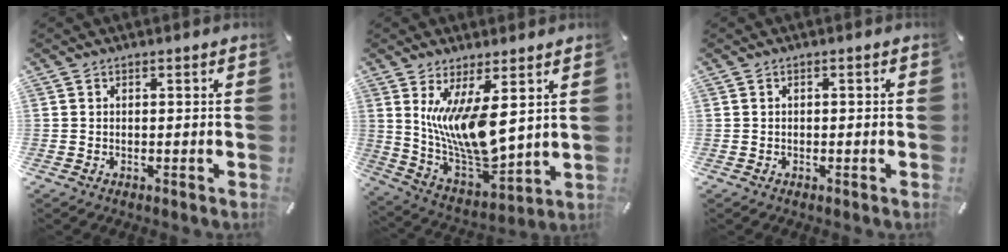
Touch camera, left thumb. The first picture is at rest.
{"total": 13.9, "force": [5.3, 4.9, 11.9], "torque": [-0.256, -0.050, 0.091]}
{"total": 0.5, "force": [-0.2, 0.2, 0.4], "torque": [-0.008, -0.001, -0.003]}